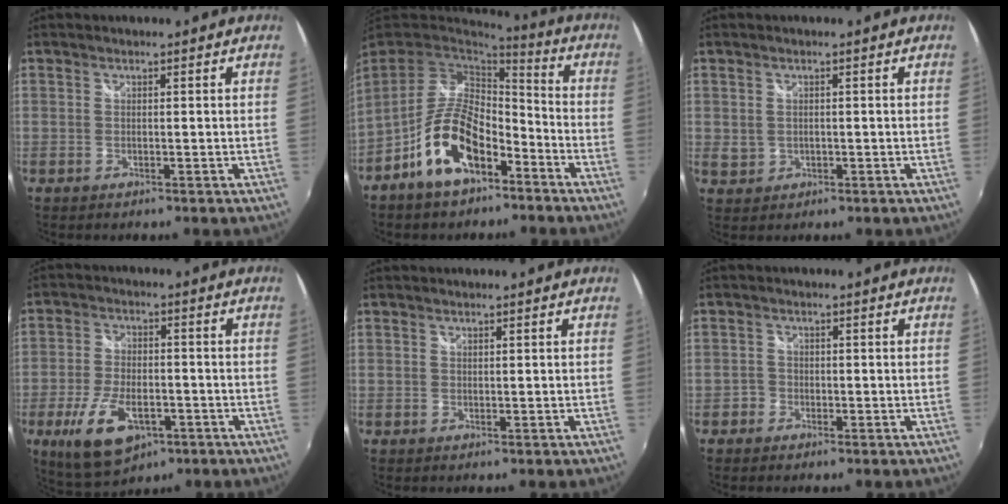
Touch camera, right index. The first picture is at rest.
{"total": 14.4, "force": [-7.9, 7.0, 9.9], "torque": [-0.195, 0.003, -0.135]}
{"total": 2.6, "force": [0.2, 2.3, 1.2], "torque": [-0.022, 0.000, 0.007]}
{"total": 12.4, "force": [-5.5, 6.2, 9.2], "torque": [-0.196, -0.021, -0.091]}
{"total": 0.0}
{"total": 2.0, "force": [-1.2, 1.6, -0.2], "torque": [-0.001, 0.007, -0.023]}